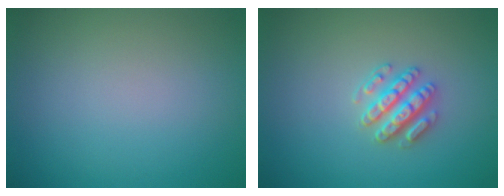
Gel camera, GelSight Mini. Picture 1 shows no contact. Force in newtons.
{"total": 3.0, "press": 2.8, "slide": 1.1}